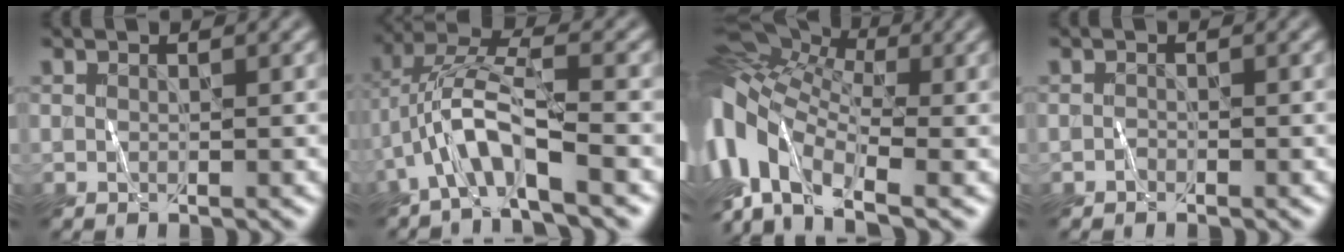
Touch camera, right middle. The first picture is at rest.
{"total": 5.6, "force": [-3.1, 0.9, 4.6], "torque": [-0.097, 0.014, -0.066]}
{"total": 12.7, "force": [-2.2, 8.2, 9.4], "torque": [-0.224, 0.005, -0.050]}
{"total": 0.6, "force": [-0.5, -0.1, -0.3], "torque": [0.002, -0.001, -0.010]}